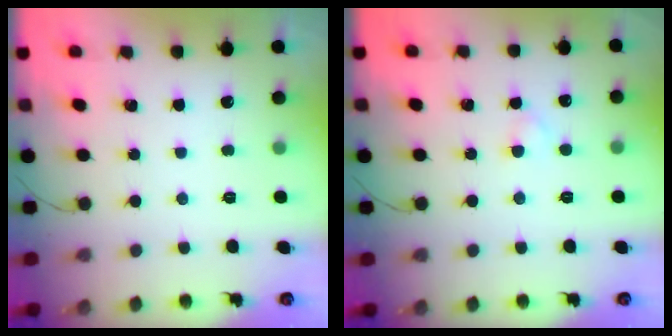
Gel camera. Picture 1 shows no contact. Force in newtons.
{"total": 1.9, "press": 1.6, "slide": 1.0}